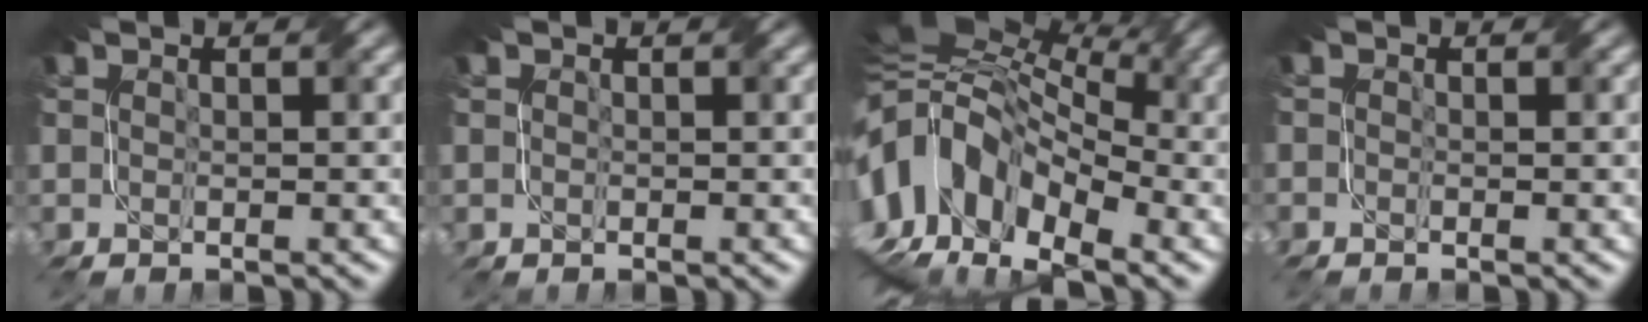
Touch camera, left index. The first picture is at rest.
{"total": 0.7, "force": [0.1, 0.6, -0.1], "torque": [0.005, -0.004, -0.001]}
{"total": 14.5, "force": [-2.8, 9.3, 10.7], "torque": [-0.223, 0.022, -0.066]}
{"total": 0.9, "force": [-0.3, 0.6, 0.7], "torque": [-0.011, -0.007, -0.006]}